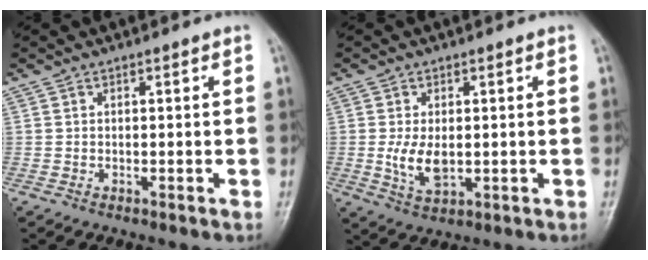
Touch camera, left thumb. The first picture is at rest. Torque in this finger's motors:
{"motor_torque": [0.01, 0.34, 0.89, 0.26, 0.11]}